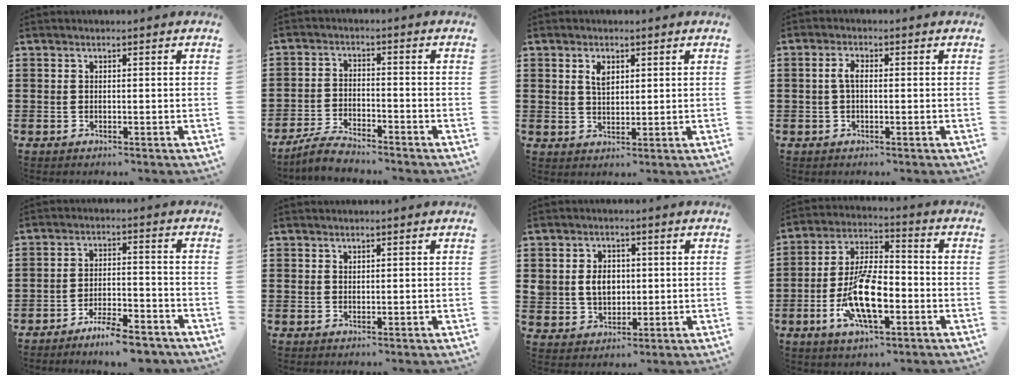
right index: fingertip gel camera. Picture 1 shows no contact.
{"total": 4.3, "force": [-4.2, 0.4, 1.1], "torque": [-0.035, 0.000, -0.087]}
{"total": 2.6, "force": [1.3, 1.3, 1.8], "torque": [-0.040, 0.004, 0.023]}
{"total": 2.4, "force": [-0.1, 1.0, 2.2], "torque": [-0.051, 0.000, -0.005]}
{"total": 6.0, "force": [-5.5, 0.7, 2.3], "torque": [-0.042, 0.003, -0.105]}
{"total": 0.7, "force": [0.6, 0.4, 0.1], "torque": [-0.003, 0.001, 0.011]}
{"total": 5.1, "force": [0.5, 4.2, 2.9], "torque": [-0.060, 0.011, 0.006]}
{"total": 12.5, "force": [-4.1, 5.0, 10.7], "torque": [-0.222, -0.001, -0.074]}